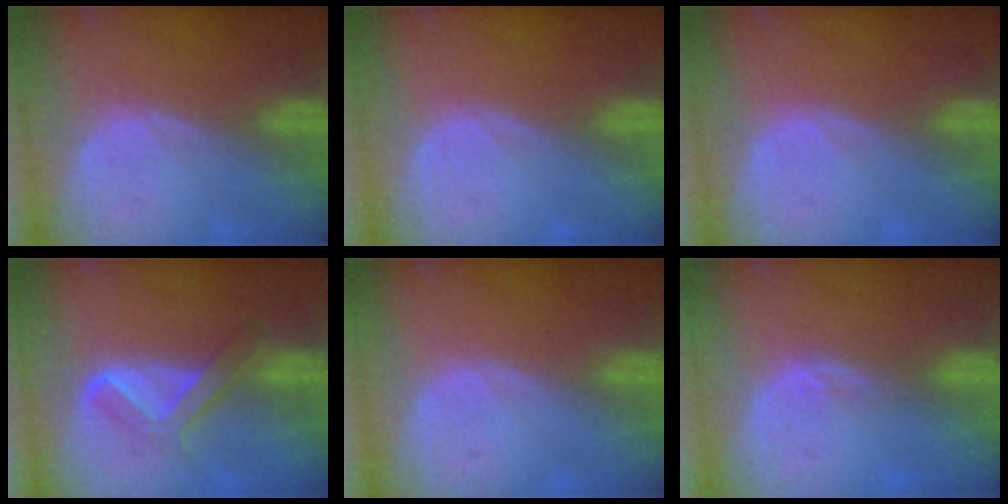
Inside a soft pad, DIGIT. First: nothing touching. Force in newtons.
{"total": 0.0}
{"total": 0.0}
{"total": 5.4, "press": 5.1, "slide": 1.6}
{"total": 0.0}
{"total": 1.8, "press": 1.3, "slide": 1.2}